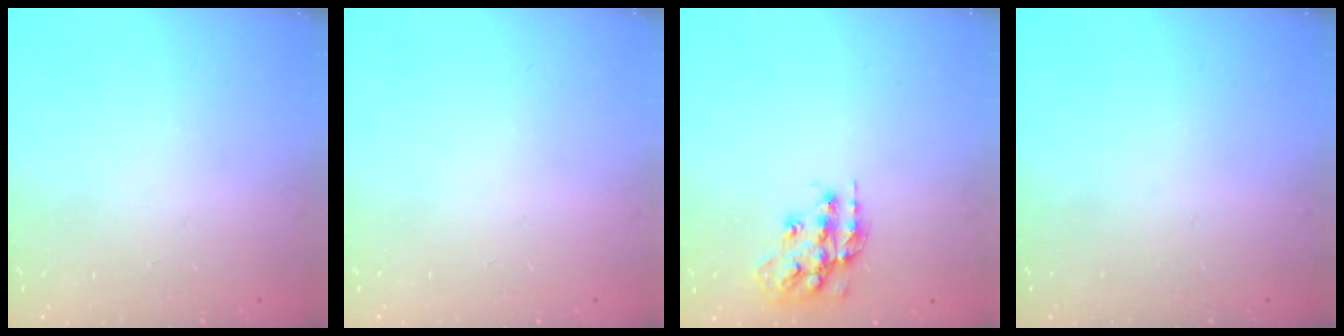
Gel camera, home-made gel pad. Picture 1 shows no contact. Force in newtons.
{"total": 0.0}
{"total": 14.0, "press": 14.0, "slide": 0.6}
{"total": 0.0}